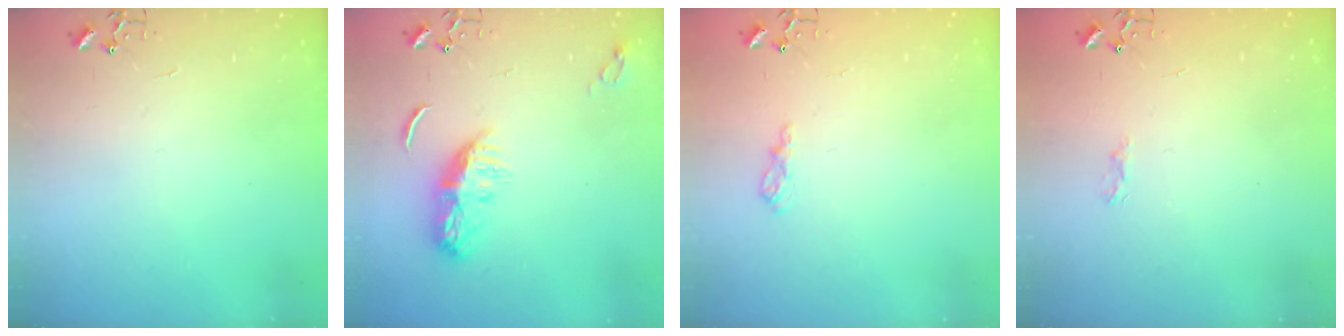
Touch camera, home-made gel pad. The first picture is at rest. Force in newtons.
{"total": 8.7, "press": 8.7, "slide": 0.3}
{"total": 9.8, "press": 9.7, "slide": 1.0}
{"total": 5.6, "press": 5.6, "slide": 0.6}